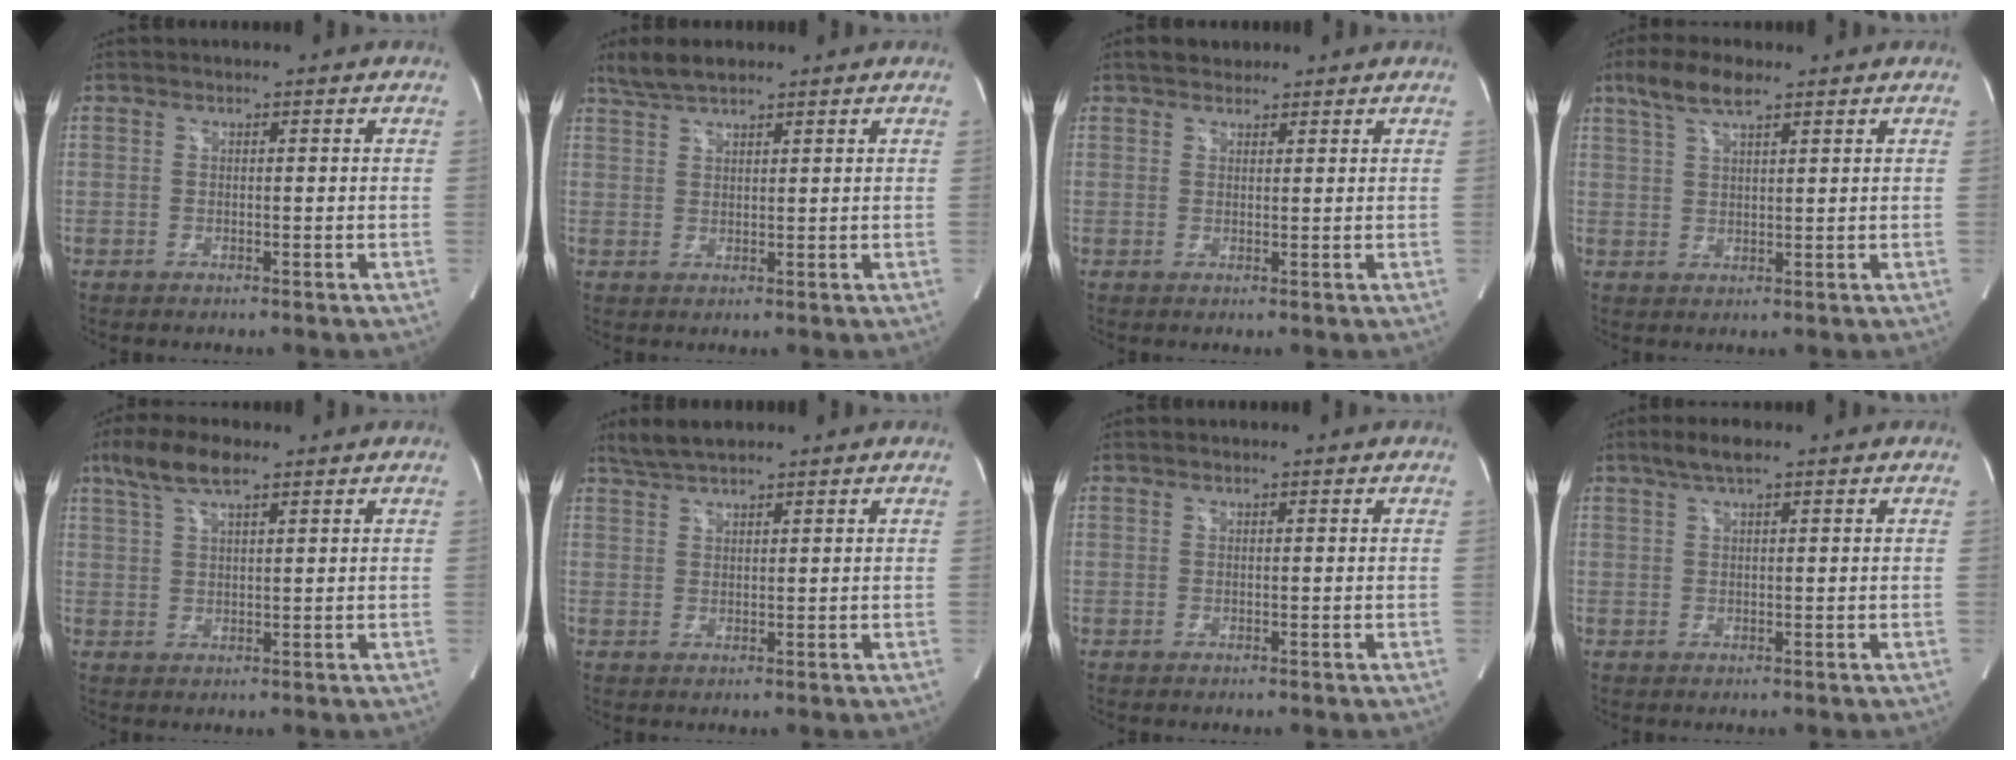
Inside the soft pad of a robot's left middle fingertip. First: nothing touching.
{"total": 4.2, "force": [3.6, 0.9, 2.1], "torque": [-0.052, 0.015, 0.073]}
{"total": 3.0, "force": [2.4, 1.6, 0.8], "torque": [-0.014, 0.017, 0.036]}
{"total": 6.0, "force": [4.2, 1.3, 4.1], "torque": [-0.093, 0.018, 0.081]}
{"total": 6.5, "force": [4.5, 1.5, 4.5], "torque": [-0.101, 0.021, 0.087]}
{"total": 3.8, "force": [3.3, 0.5, 1.7], "torque": [-0.041, 0.015, 0.067]}
{"total": 0.0}
{"total": 3.2, "force": [2.2, 0.5, 2.3], "torque": [-0.051, 0.013, 0.042]}